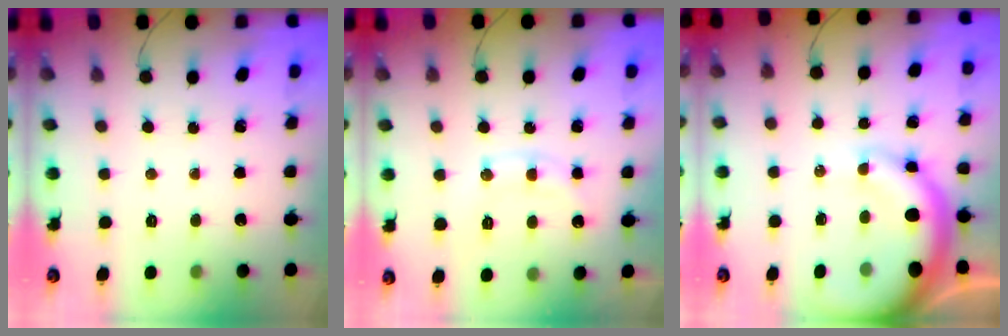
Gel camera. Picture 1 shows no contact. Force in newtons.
{"total": 11.5, "press": 11.5, "slide": 0.5}
{"total": 13.5, "press": 13.2, "slide": 2.6}